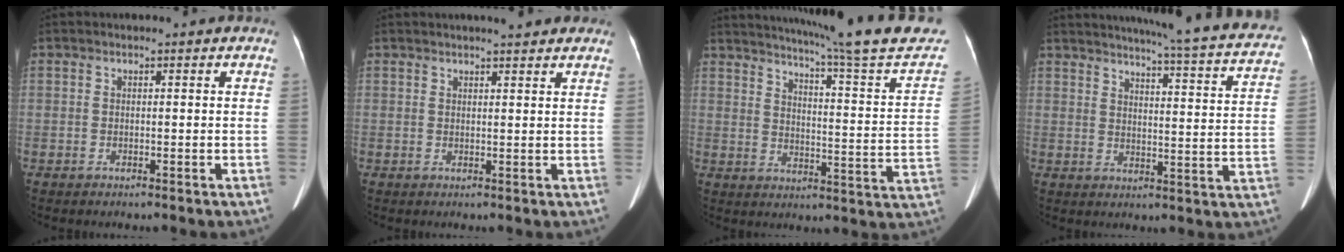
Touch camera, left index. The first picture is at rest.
{"total": 5.1, "force": [4.4, 0.6, 2.6], "torque": [-0.029, 0.014, 0.050]}
{"total": 25.0, "force": [22.4, -0.1, 11.1], "torque": [-0.159, -0.074, 0.271]}
{"total": 23.3, "force": [20.9, 1.4, 10.2], "torque": [-0.136, -0.058, 0.236]}